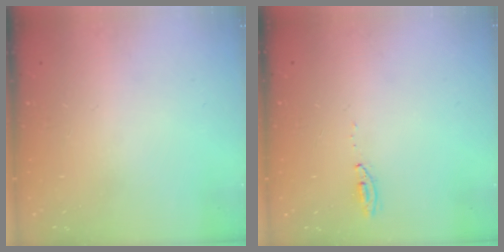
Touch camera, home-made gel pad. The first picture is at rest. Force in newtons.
{"total": 3.4, "press": 2.9, "slide": 1.7}